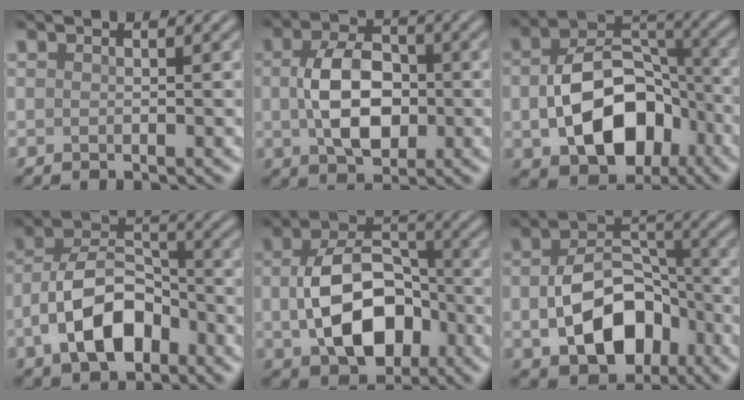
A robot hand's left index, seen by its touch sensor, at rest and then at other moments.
{"total": 6.9, "force": [-0.1, 4.4, 5.3], "torque": [-0.102, -0.001, -0.002]}
{"total": 10.3, "force": [-2.2, 7.0, 7.3], "torque": [-0.129, -0.006, -0.025]}
{"total": 7.9, "force": [-3.2, 4.5, 5.6], "torque": [-0.102, 0.006, -0.064]}
{"total": 9.5, "force": [-1.3, 6.3, 7.0], "torque": [-0.133, -0.004, -0.013]}
{"total": 9.0, "force": [-2.3, 6.0, 6.3], "torque": [-0.115, -0.007, -0.029]}